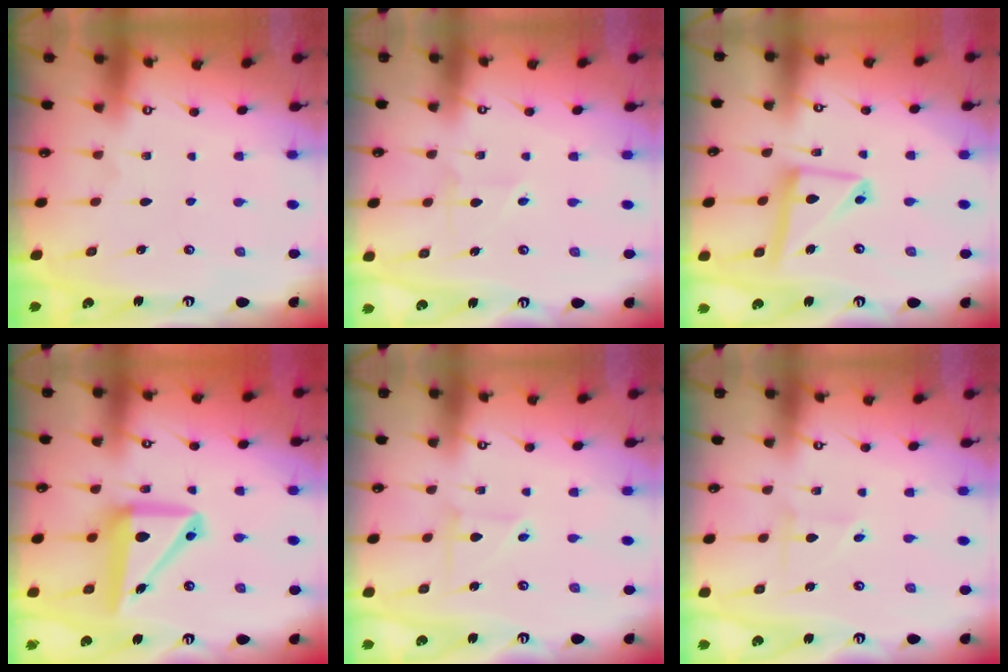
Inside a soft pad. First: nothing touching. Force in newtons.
{"total": 3.9, "press": 3.7, "slide": 1.0}
{"total": 13.6, "press": 13.5, "slide": 1.5}
{"total": 12.8, "press": 12.7, "slide": 2.1}
{"total": 3.0, "press": 3.0, "slide": 0.3}
{"total": 1.4, "press": 1.4, "slide": 0.1}